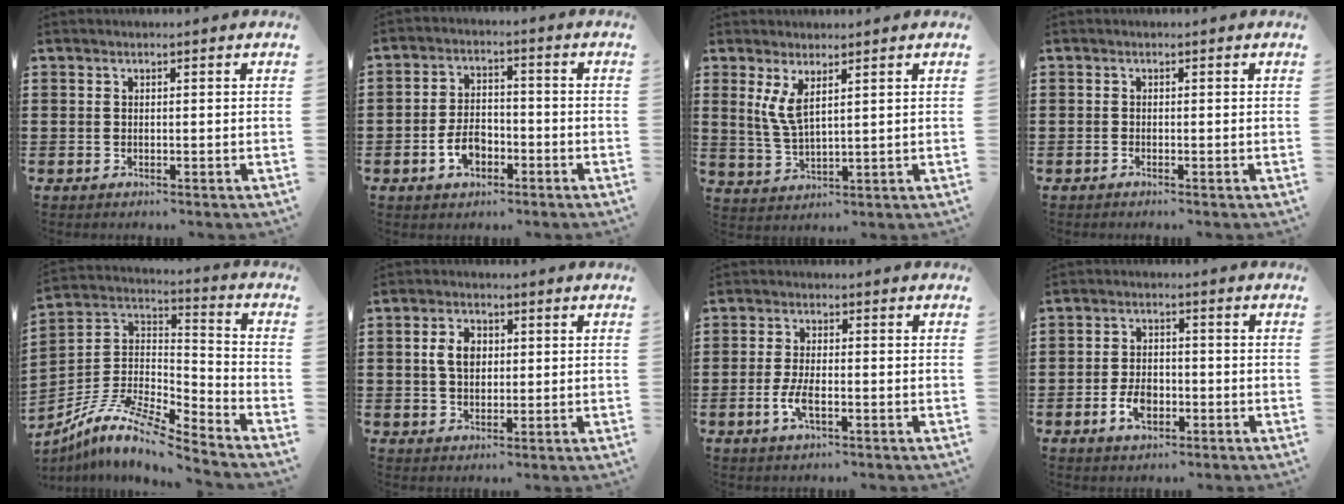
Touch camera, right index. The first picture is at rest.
{"total": 4.9, "force": [-2.3, 3.0, 3.1], "torque": [-0.068, 0.004, -0.046]}
{"total": 4.2, "force": [2.1, 1.2, 3.5], "torque": [-0.091, -0.007, 0.032]}
{"total": 0.6, "force": [-0.6, -0.2, 0.0], "torque": [0.000, -0.003, -0.011]}
{"total": 9.8, "force": [-8.4, 1.5, 4.7], "torque": [-0.108, 0.005, -0.174]}
{"total": 4.3, "force": [0.6, 3.0, 3.1], "torque": [-0.076, 0.010, 0.006]}
{"total": 4.0, "force": [-1.5, 1.4, 3.5], "torque": [-0.078, -0.004, -0.031]}
{"total": 4.4, "force": [-1.9, 2.6, 3.0], "torque": [-0.069, 0.002, -0.038]}